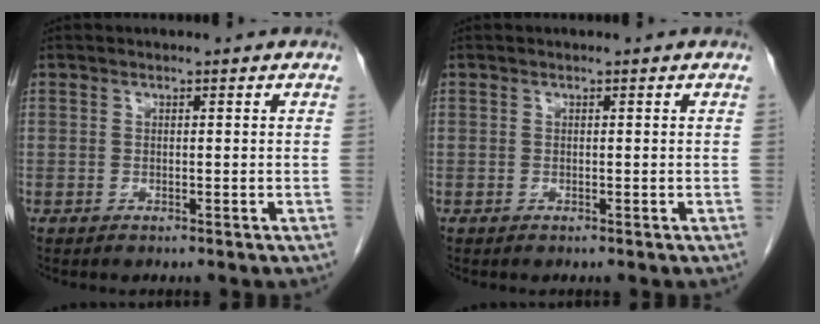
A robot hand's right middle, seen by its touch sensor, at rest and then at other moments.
{"total": 0.0}